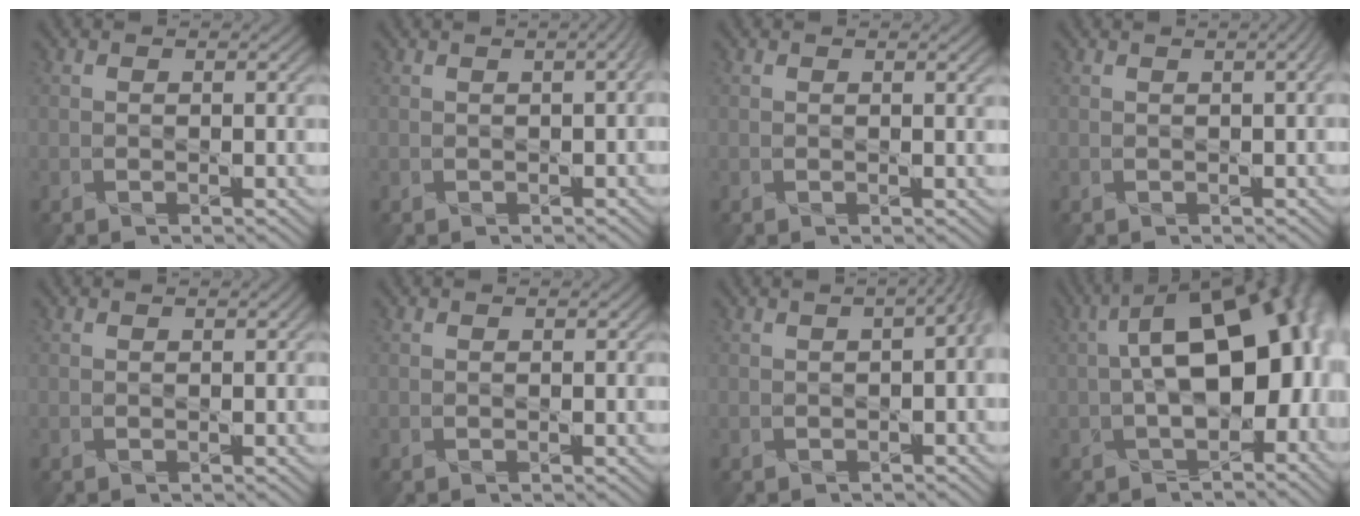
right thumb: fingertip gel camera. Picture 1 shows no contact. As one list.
[{"total": 3.3, "force": [-0.8, 1.6, 2.8], "torque": [-0.029, -0.011, 0.003]}, {"total": 1.2, "force": [0.4, 0.5, 1.0], "torque": [-0.019, -0.009, 0.009]}, {"total": 2.6, "force": [-0.4, 1.1, 2.4], "torque": [-0.023, -0.007, 0.006]}, {"total": 0.6, "force": [-0.2, 0.4, 0.5], "torque": [-0.007, -0.003, -0.001]}, {"total": 0.0}, {"total": 5.0, "force": [-1.2, 2.2, 4.3], "torque": [-0.050, -0.017, -0.006]}, {"total": 15.2, "force": [0.7, 7.7, 13.0], "torque": [-0.188, -0.003, 0.022]}]